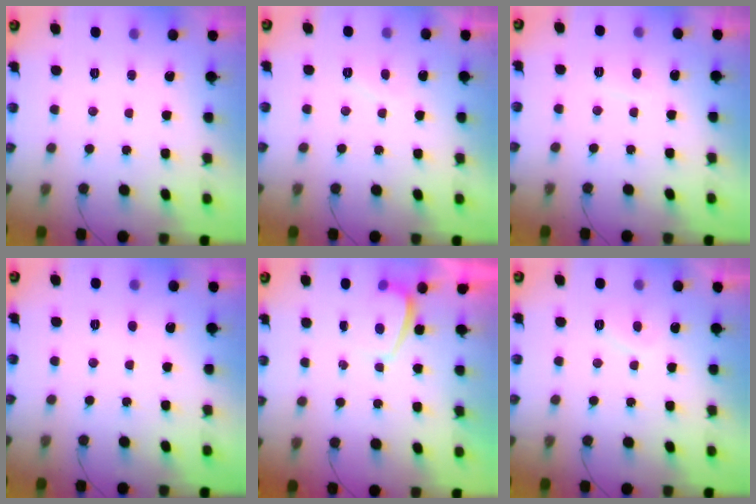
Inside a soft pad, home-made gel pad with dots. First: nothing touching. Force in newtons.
{"total": 1.1, "press": 0.9, "slide": 0.6}
{"total": 1.2, "press": 1.1, "slide": 0.5}
{"total": 2.1, "press": 2.1, "slide": 0.2}
{"total": 0.6, "press": 0.3, "slide": 0.5}
{"total": 2.9, "press": 2.8, "slide": 0.8}